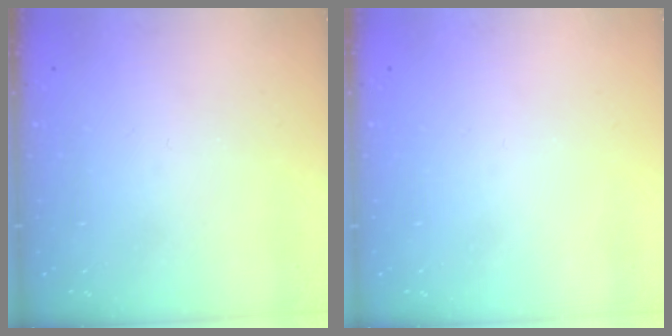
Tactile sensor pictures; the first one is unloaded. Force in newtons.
{"total": 0.0}